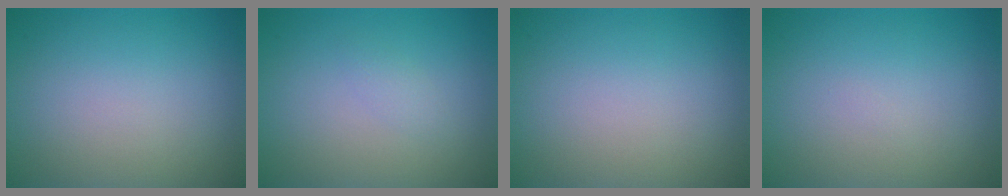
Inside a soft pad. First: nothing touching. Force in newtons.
{"total": 0.9, "press": 0.9, "slide": 0.0}
{"total": 0.0}
{"total": 0.0}